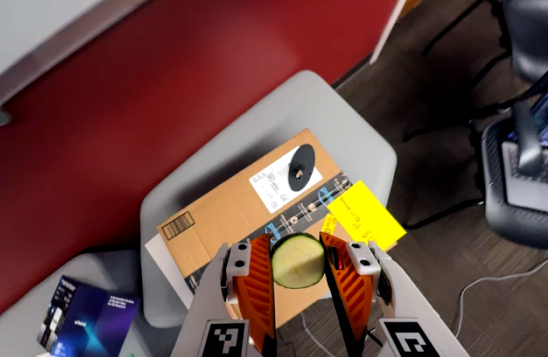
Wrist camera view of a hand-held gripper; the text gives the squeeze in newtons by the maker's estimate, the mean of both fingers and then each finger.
{"total": 8.6, "left": 8.6, "right": 8.5}